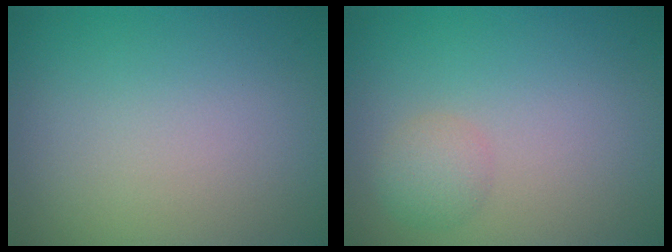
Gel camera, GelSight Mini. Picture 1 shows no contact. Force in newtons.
{"total": 1.9, "press": 1.8, "slide": 0.1}